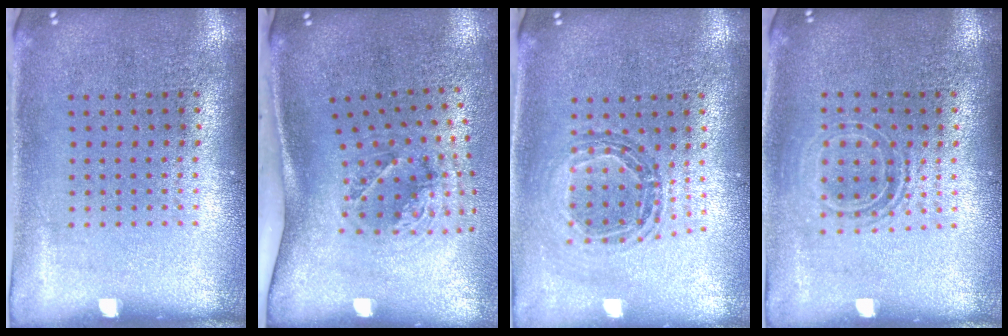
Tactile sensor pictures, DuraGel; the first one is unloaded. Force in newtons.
{"total": 1.8, "press": 1.2, "slide": 1.3}
{"total": 0.8, "press": 0.8, "slide": 0.1}
{"total": 1.5, "press": 1.2, "slide": 0.9}